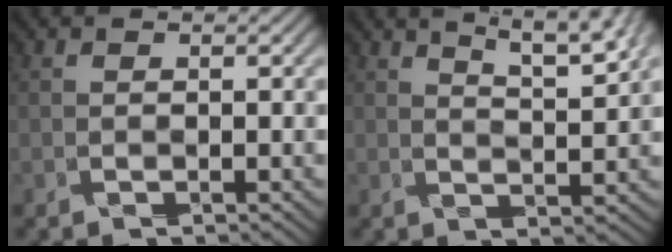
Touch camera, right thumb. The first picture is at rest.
{"total": 5.2, "force": [4.3, -0.2, 2.9], "torque": [-0.059, 0.005, 0.068]}